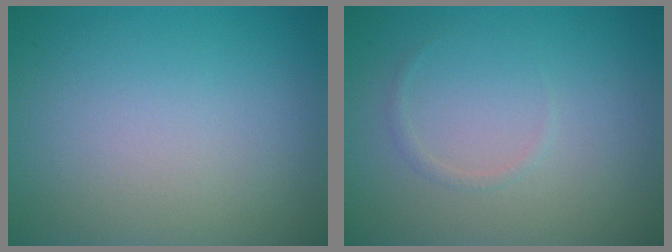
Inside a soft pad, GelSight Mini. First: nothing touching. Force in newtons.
{"total": 0.6, "press": 0.6, "slide": 0.1}